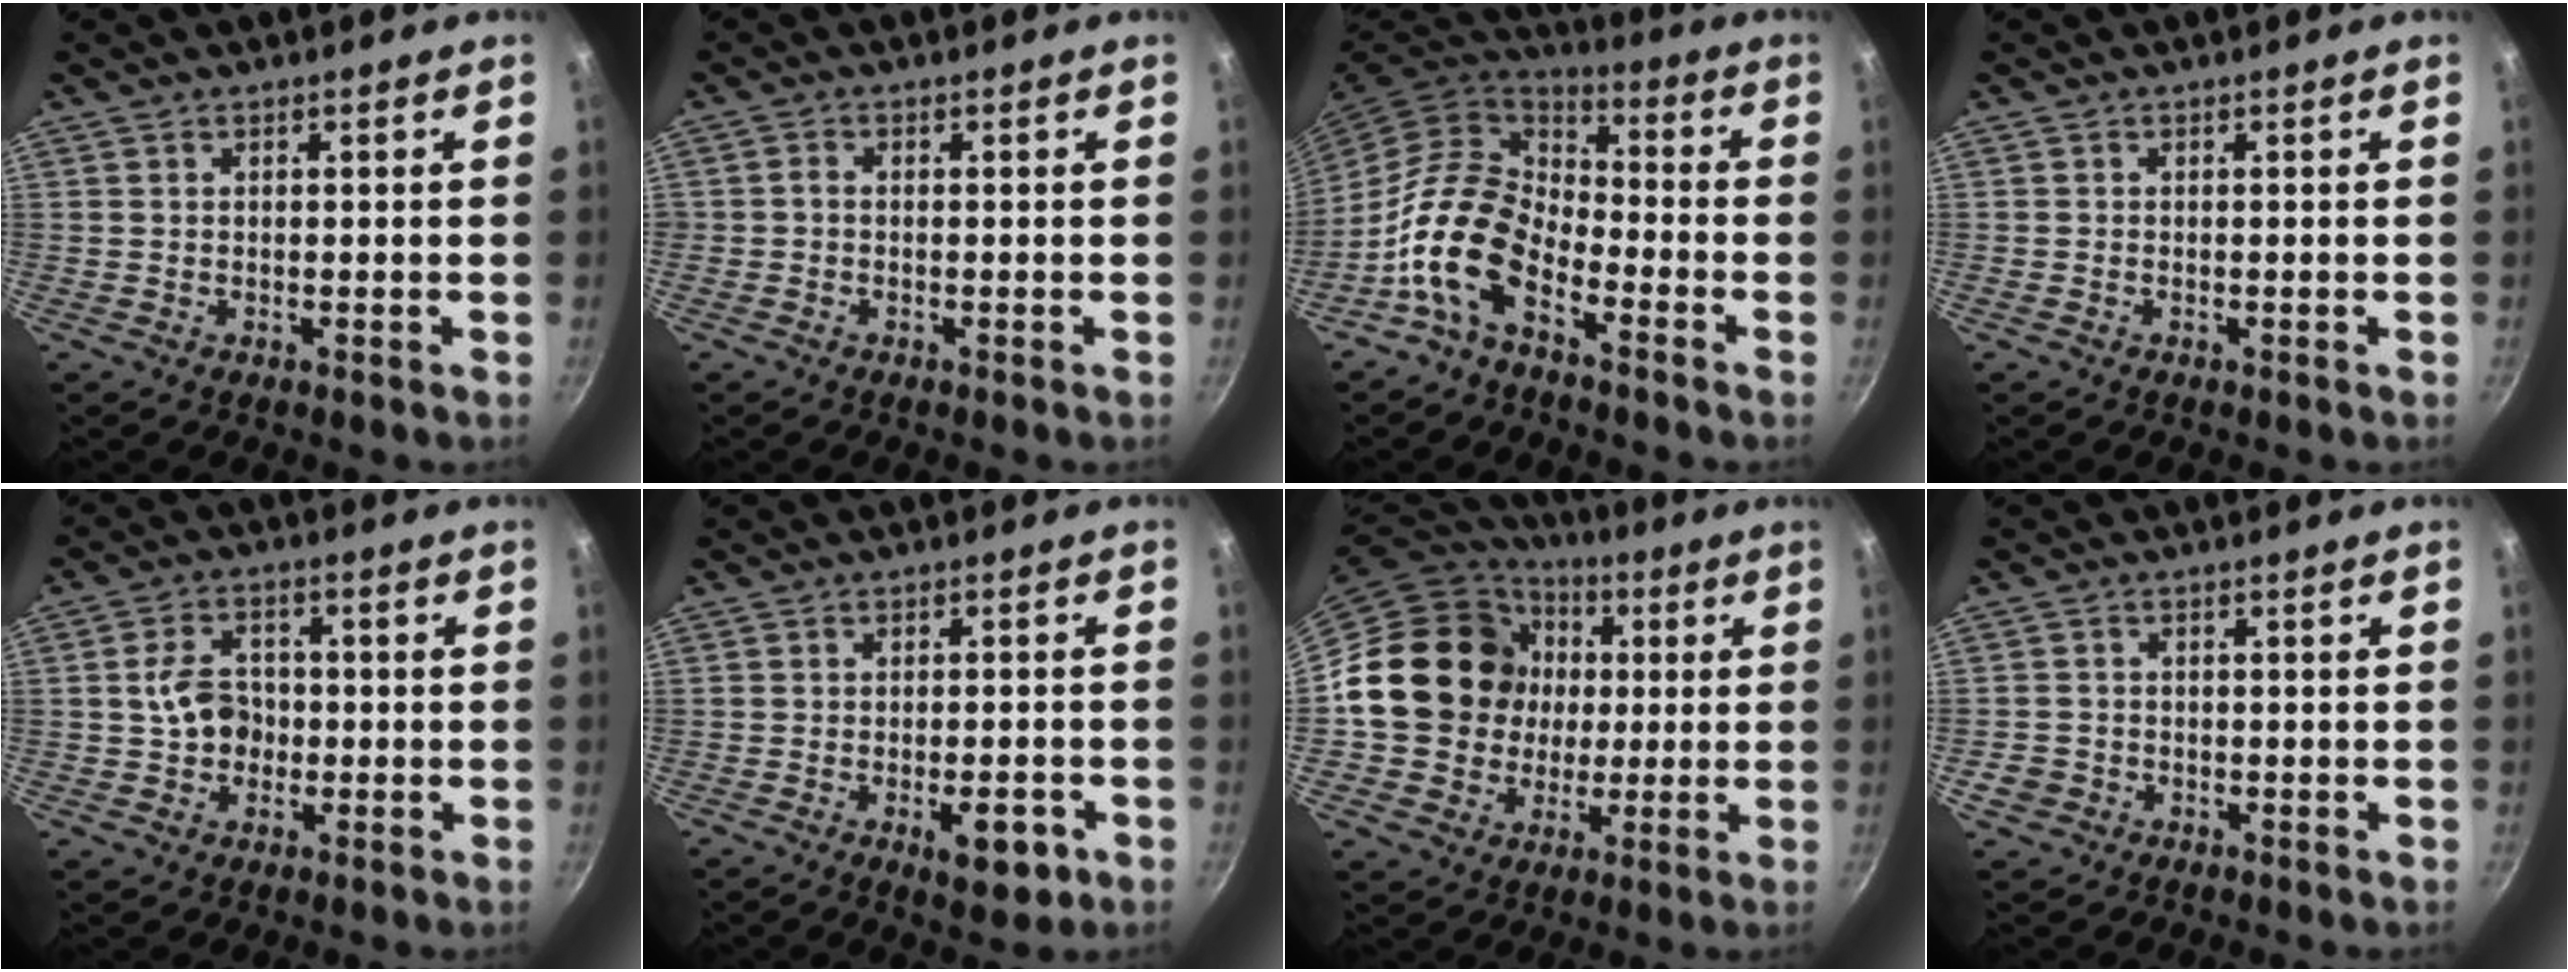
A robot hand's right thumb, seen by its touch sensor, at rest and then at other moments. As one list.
[{"total": 1.0, "force": [-0.3, 0.6, 0.7], "torque": [-0.020, 0.006, -0.007]}, {"total": 13.6, "force": [-6.6, 7.9, 8.9], "torque": [-0.148, 0.057, -0.148]}, {"total": 0.0}, {"total": 6.8, "force": [-0.5, 5.3, 4.2], "torque": [-0.054, 0.017, -0.012]}, {"total": 6.6, "force": [-2.8, 2.9, 5.3], "torque": [-0.050, 0.012, -0.032]}, {"total": 18.7, "force": [1.5, 16.8, 8.2], "torque": [-0.124, 0.023, 0.029]}, {"total": 4.0, "force": [-1.6, 3.4, 1.2], "torque": [-0.014, 0.018, -0.023]}]